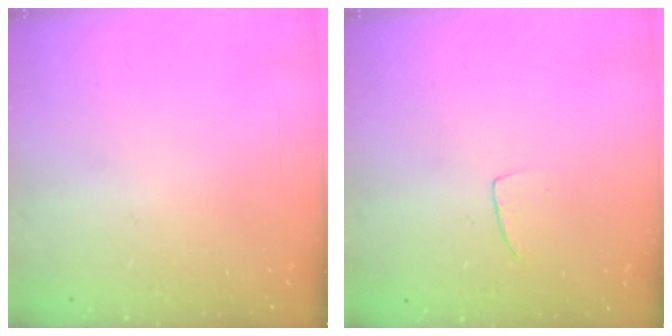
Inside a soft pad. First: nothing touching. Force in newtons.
{"total": 4.3, "press": 4.3, "slide": 0.3}